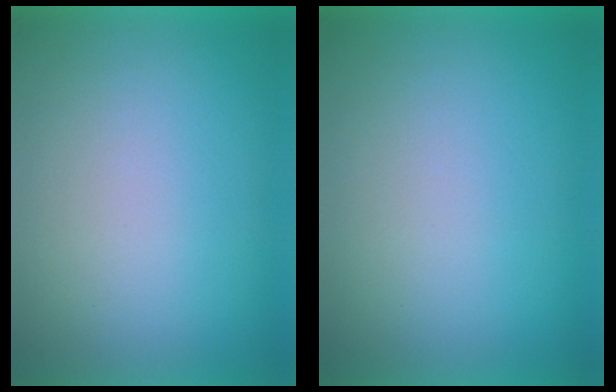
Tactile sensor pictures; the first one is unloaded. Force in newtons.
{"total": 0.0}